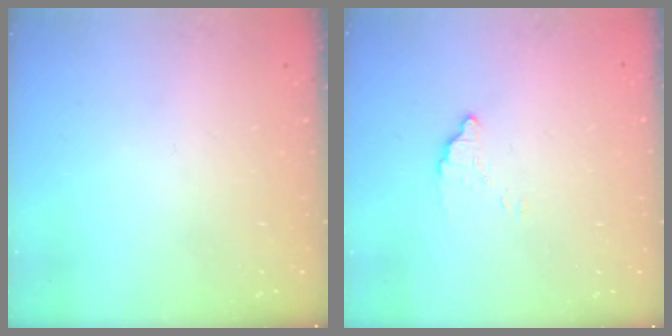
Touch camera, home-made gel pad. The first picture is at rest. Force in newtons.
{"total": 2.5, "press": 2.5, "slide": 0.1}